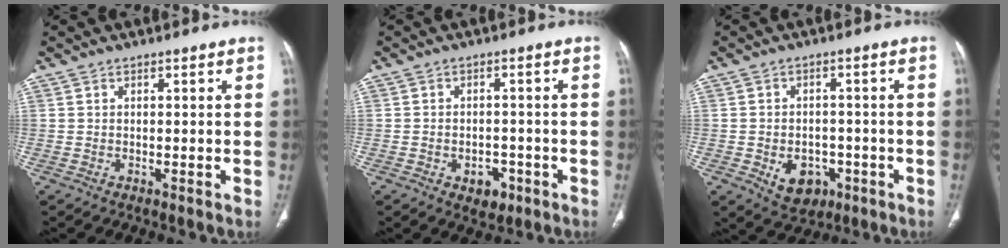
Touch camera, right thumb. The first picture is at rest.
{"total": 4.5, "force": [-2.1, 3.2, 2.5], "torque": [-0.016, 0.013, -0.021]}
{"total": 7.2, "force": [-2.6, 5.5, 3.9], "torque": [-0.038, 0.016, -0.027]}